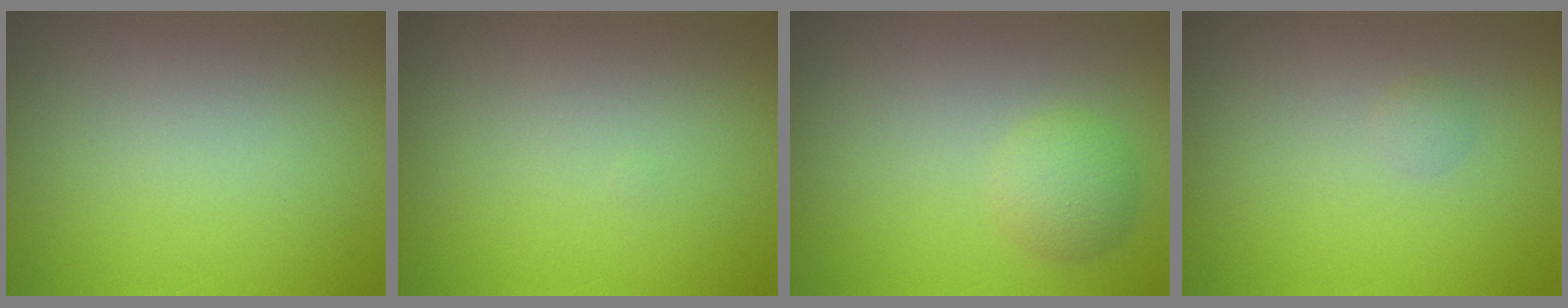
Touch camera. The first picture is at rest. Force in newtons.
{"total": 0.0}
{"total": 2.3, "press": 2.3, "slide": 0.1}
{"total": 0.6, "press": 0.6, "slide": 0.0}